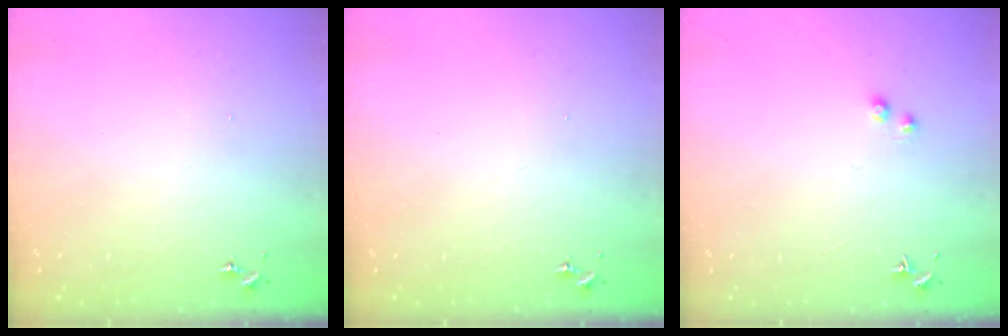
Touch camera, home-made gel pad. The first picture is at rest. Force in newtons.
{"total": 0.0}
{"total": 1.0, "press": 1.0, "slide": 0.1}